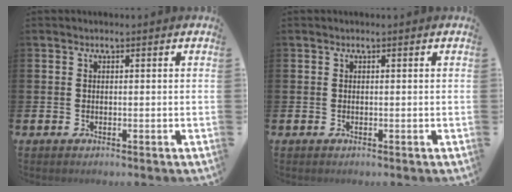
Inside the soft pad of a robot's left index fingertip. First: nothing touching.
{"total": 0.0}